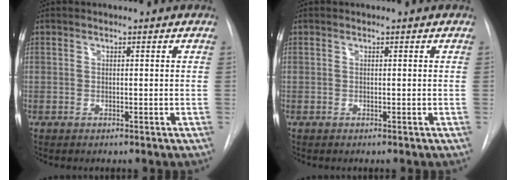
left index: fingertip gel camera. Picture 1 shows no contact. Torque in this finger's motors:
{"motor_torque": [-0.04, 0.05, 0.00, 0.00]}